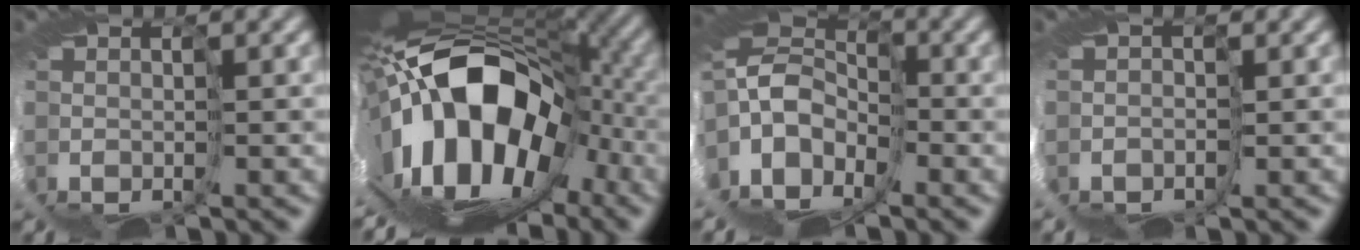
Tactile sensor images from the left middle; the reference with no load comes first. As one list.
[{"total": 12.7, "force": [-0.3, 6.6, 10.9], "torque": [-0.164, 0.008, -0.015]}, {"total": 5.8, "force": [1.4, 3.5, 4.4], "torque": [-0.091, 0.013, 0.015]}, {"total": 0.9, "force": [-0.7, 0.5, -0.2], "torque": [0.020, 0.001, -0.012]}]